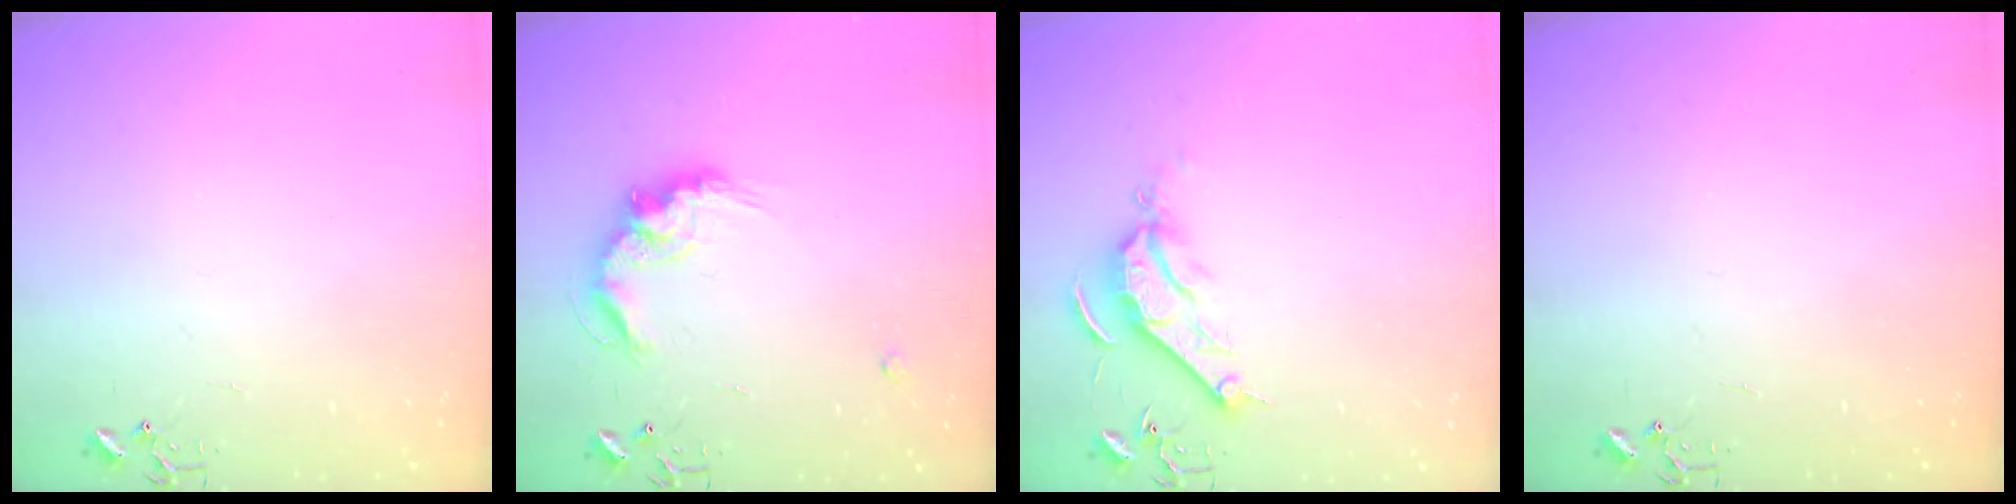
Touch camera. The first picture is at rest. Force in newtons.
{"total": 12.6, "press": 12.6, "slide": 0.4}
{"total": 9.1, "press": 9.1, "slide": 0.1}
{"total": 0.0}